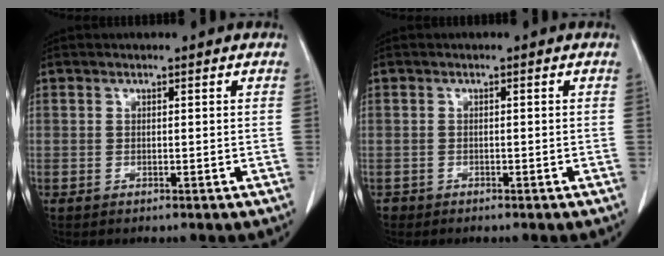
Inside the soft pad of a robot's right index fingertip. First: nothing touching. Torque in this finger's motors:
{"motor_torque": [-0.90, 0.76, -0.90, -0.15]}